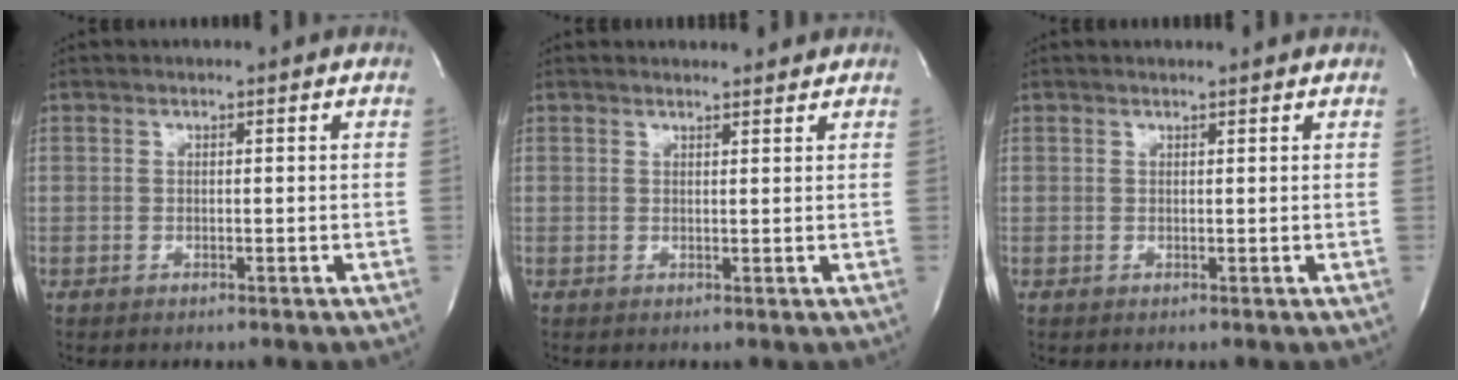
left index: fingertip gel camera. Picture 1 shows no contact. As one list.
[{"total": 3.3, "force": [3.2, 0.5, 0.5], "torque": [-0.015, 0.006, 0.038]}, {"total": 1.7, "force": [1.6, 0.0, 0.5], "torque": [-0.012, 0.007, 0.022]}]